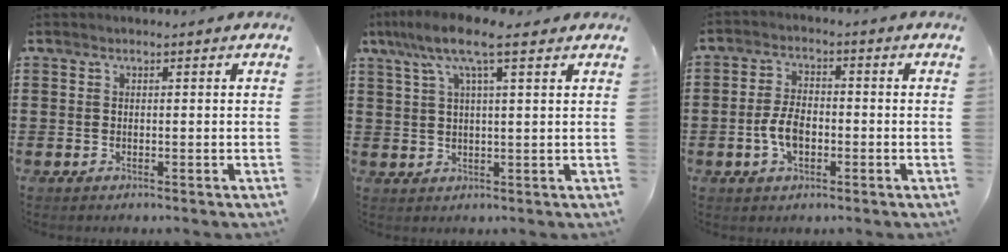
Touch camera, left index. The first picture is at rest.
{"total": 8.5, "force": [5.0, 2.0, 6.6], "torque": [-0.141, 0.003, 0.087]}
{"total": 5.4, "force": [-1.4, 2.8, 4.3], "torque": [-0.104, -0.001, -0.032]}